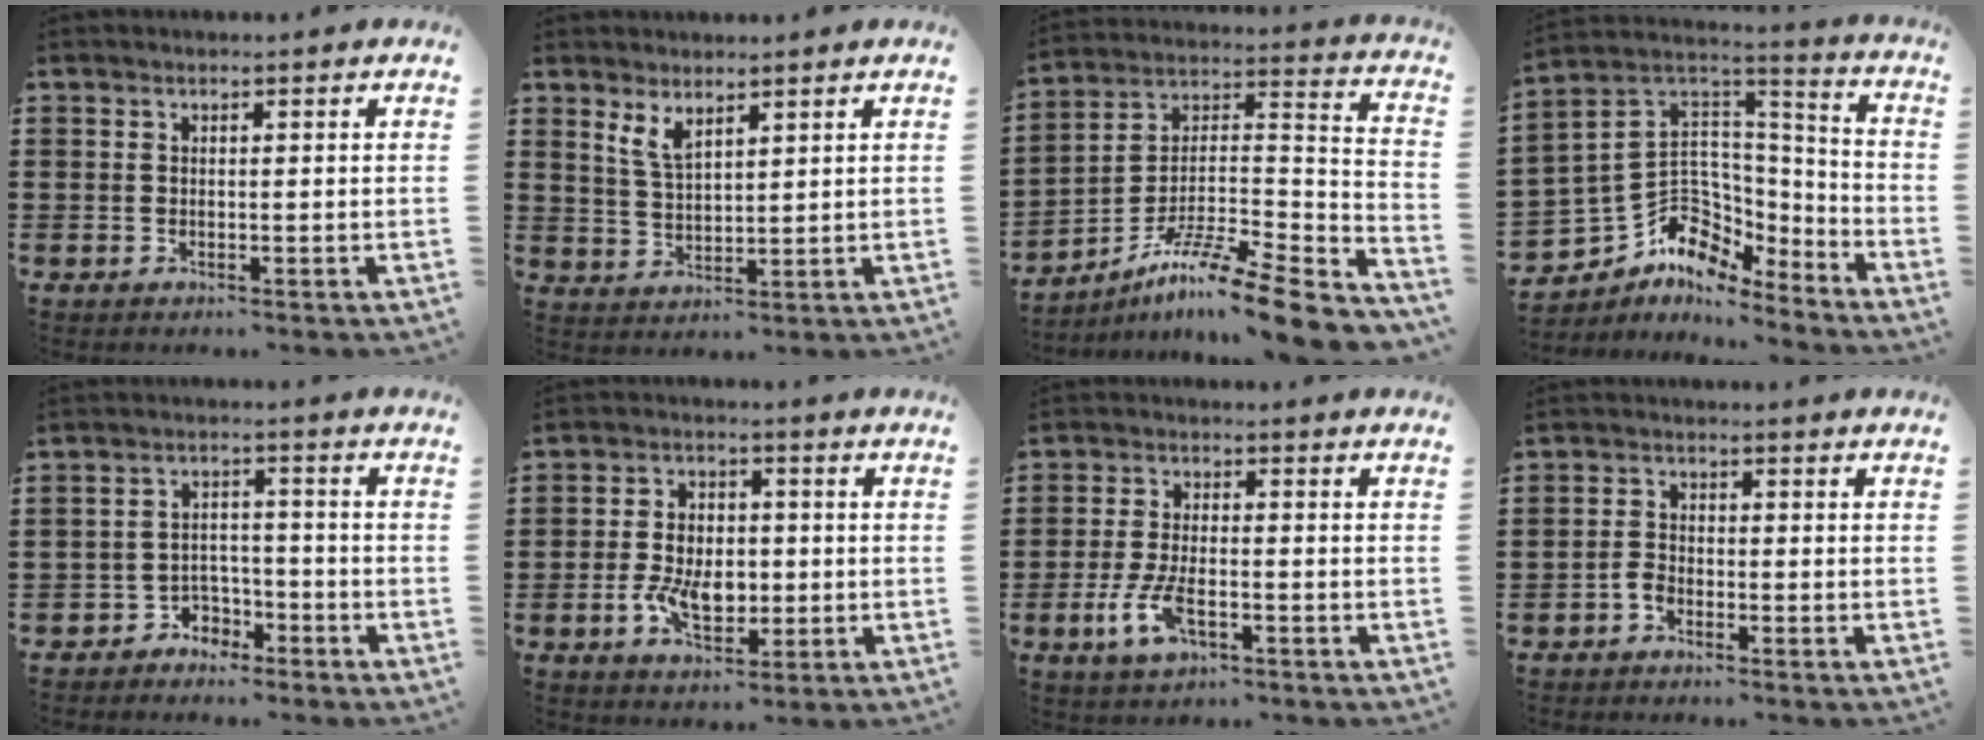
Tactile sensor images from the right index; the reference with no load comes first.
{"total": 3.8, "force": [2.6, 1.3, 2.4], "torque": [-0.053, 0.002, 0.048]}
{"total": 11.0, "force": [-8.4, 0.8, 7.1], "torque": [-0.122, 0.000, -0.162]}
{"total": 7.8, "force": [-3.5, 6.6, 2.1], "torque": [-0.082, -0.021, -0.069]}
{"total": 3.4, "force": [-2.8, 1.8, 0.3], "torque": [-0.017, 0.007, -0.060]}
{"total": 7.4, "force": [-1.4, 4.7, 5.5], "torque": [-0.111, 0.005, -0.028]}
{"total": 6.4, "force": [-2.3, 2.8, 5.3], "torque": [-0.128, -0.012, -0.046]}
{"total": 1.9, "force": [-1.3, 1.0, 1.0], "torque": [-0.031, 0.000, -0.028]}